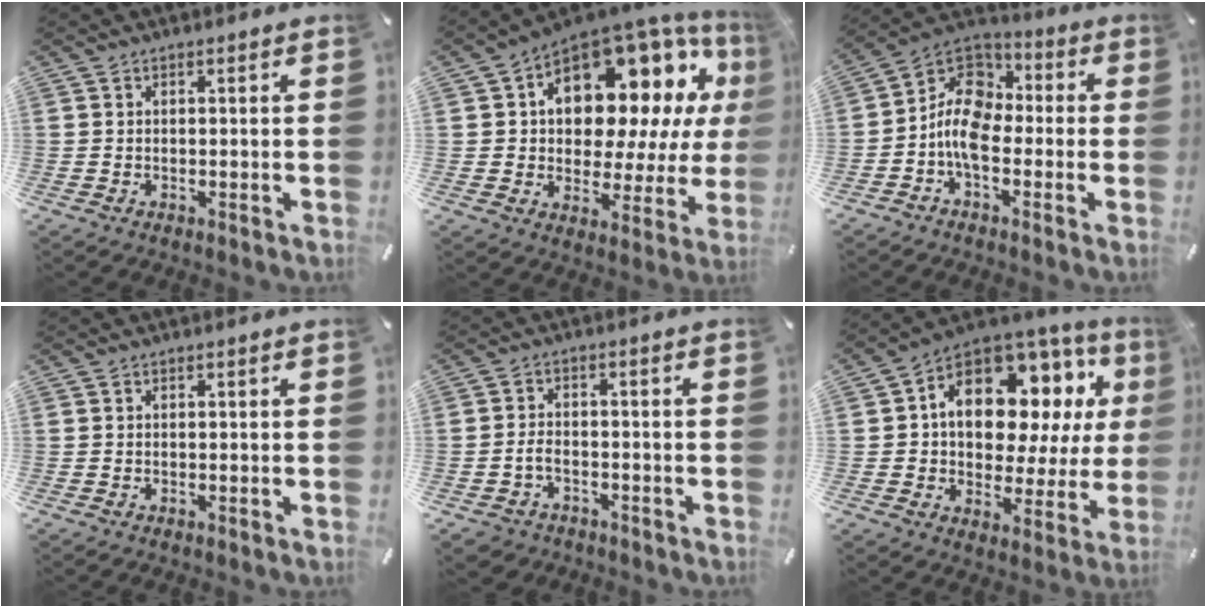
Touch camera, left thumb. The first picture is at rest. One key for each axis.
{"total": 18.0, "fx": 8.1, "fy": 11.2, "fz": 11.6, "tx": -0.168, "ty": -0.069, "tz": 0.131}
{"total": 10.9, "fx": -3.8, "fy": 7.4, "fz": 7.0, "tx": -0.163, "ty": 0.014, "tz": -0.077}
{"total": 0.0}
{"total": 4.2, "fx": -1.8, "fy": 3.1, "fz": 2.2, "tx": -0.052, "ty": 0.008, "tz": -0.037}
{"total": 15.5, "fx": 5.0, "fy": 10.6, "fz": 10.1, "tx": -0.165, "ty": -0.035, "tz": 0.089}